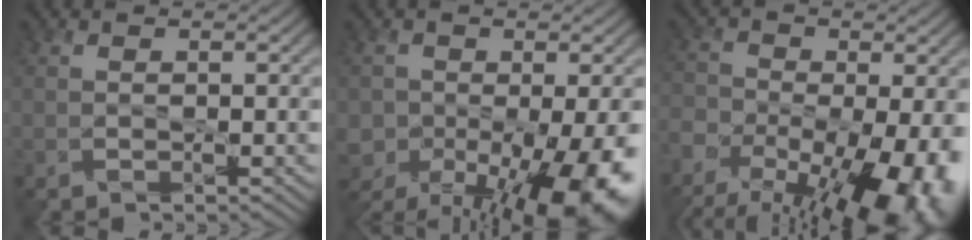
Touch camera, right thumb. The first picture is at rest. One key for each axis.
{"total": 16.5, "fx": -6.3, "fy": 9.9, "fz": 11.5, "tx": -0.198, "ty": -0.044, "tz": -0.084}
{"total": 20.6, "fx": -11.4, "fy": 11.2, "fz": 13.0, "tx": -0.232, "ty": -0.050, "tz": -0.146}